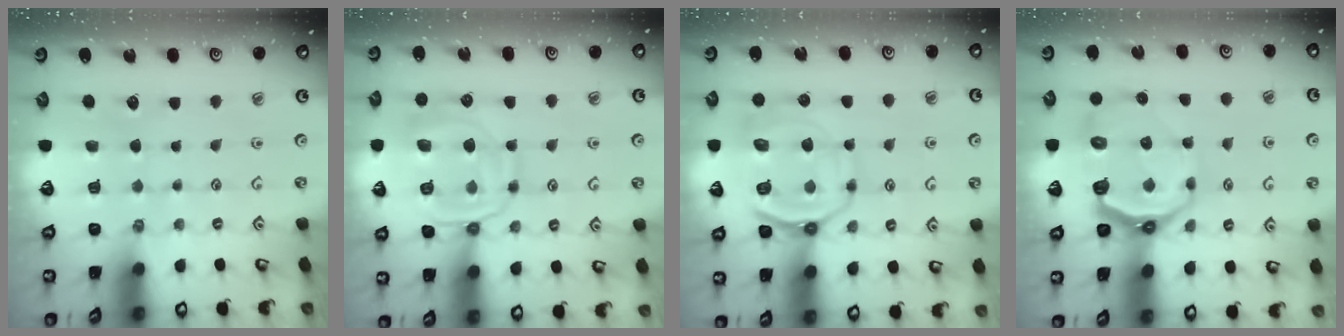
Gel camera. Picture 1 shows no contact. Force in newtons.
{"total": 14.2, "press": 14.2, "slide": 1.2}
{"total": 11.7, "press": 11.6, "slide": 1.5}
{"total": 10.0, "press": 8.7, "slide": 5.0}